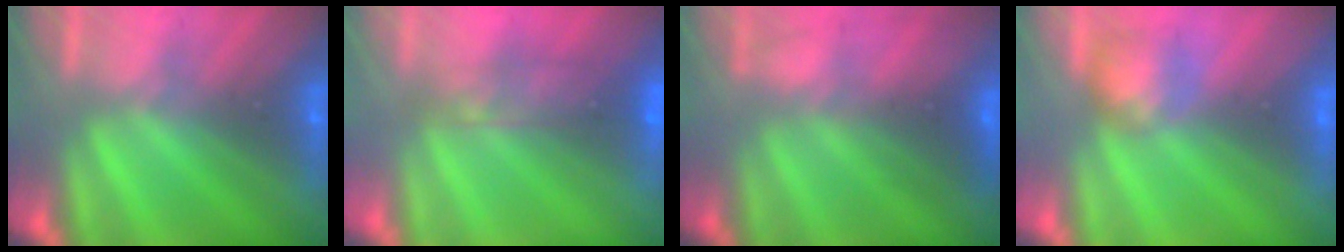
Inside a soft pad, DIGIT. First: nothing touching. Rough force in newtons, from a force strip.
{"total": 7.1}
{"total": 3.6}
{"total": 3.7}